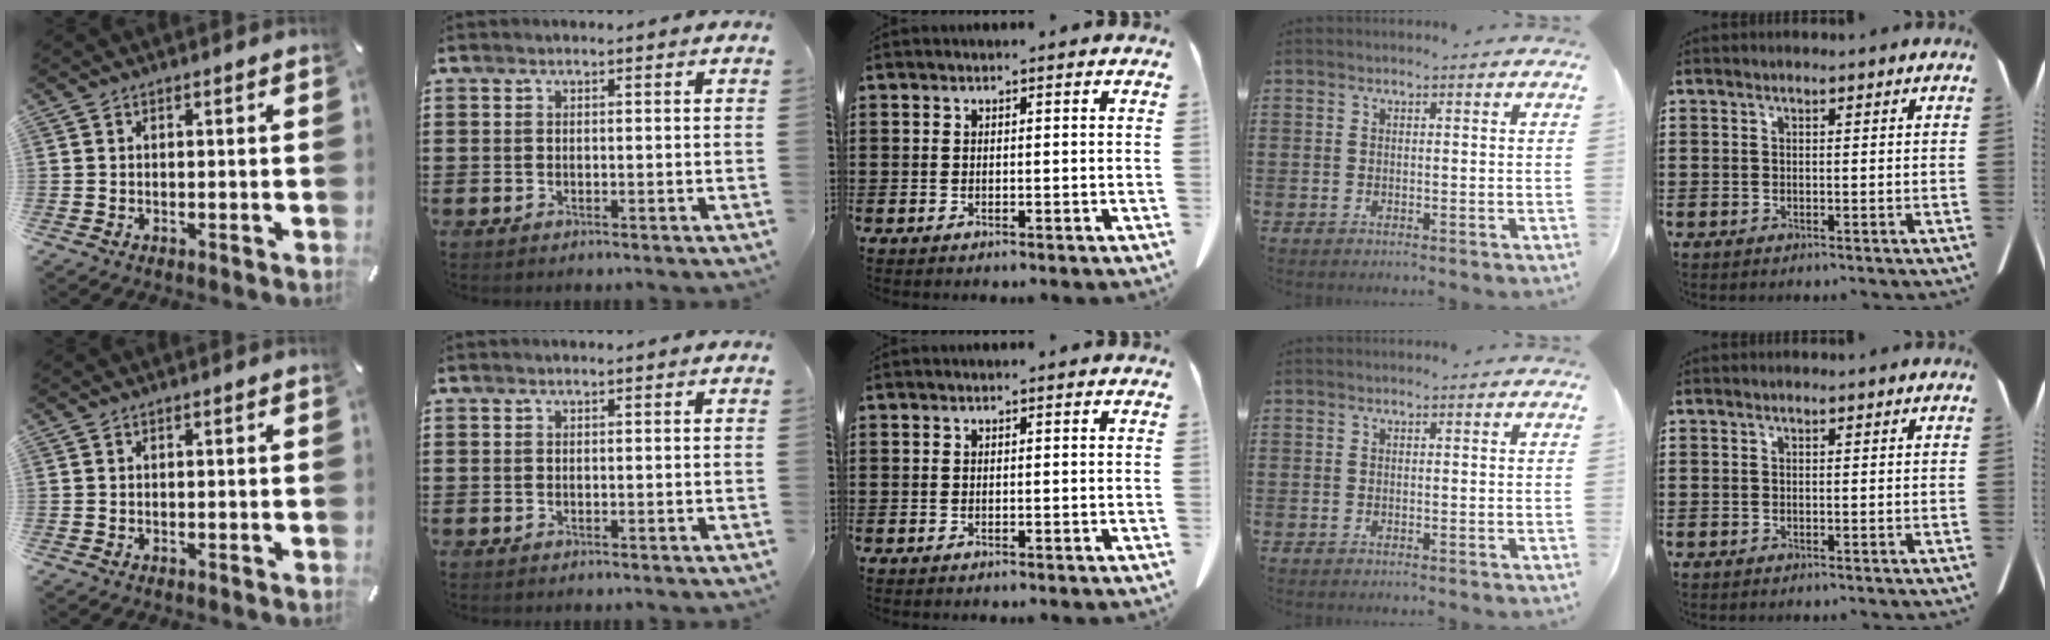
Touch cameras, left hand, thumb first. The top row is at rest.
{}